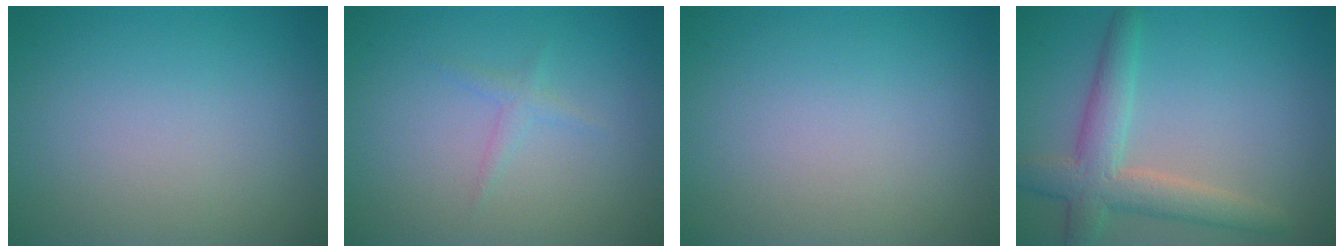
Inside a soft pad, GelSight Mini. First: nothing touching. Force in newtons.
{"total": 1.0, "press": 1.0, "slide": 0.1}
{"total": 0.0}
{"total": 4.7, "press": 4.7, "slide": 0.4}